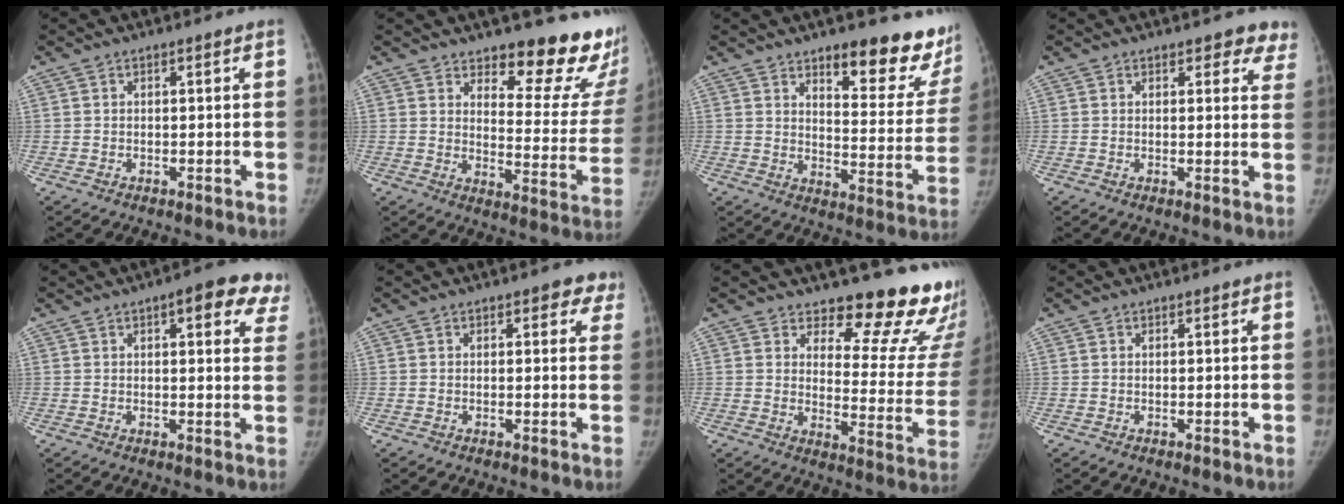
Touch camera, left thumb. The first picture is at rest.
{"total": 18.8, "force": [14.7, 6.4, 9.9], "torque": [-0.074, -0.130, 0.180]}
{"total": 17.4, "force": [12.9, 6.2, 9.8], "torque": [-0.067, -0.100, 0.164]}
{"total": 6.4, "force": [5.2, 3.0, 2.2], "torque": [0.025, -0.020, 0.043]}
{"total": 11.8, "force": [6.5, 4.4, 8.8], "torque": [-0.065, -0.017, 0.065]}
{"total": 3.6, "force": [2.1, 2.2, 2.0], "torque": [0.015, -0.003, 0.016]}
{"total": 18.1, "force": [15.9, 5.6, 6.7], "torque": [-0.024, -0.165, 0.183]}
{"total": 0.0}